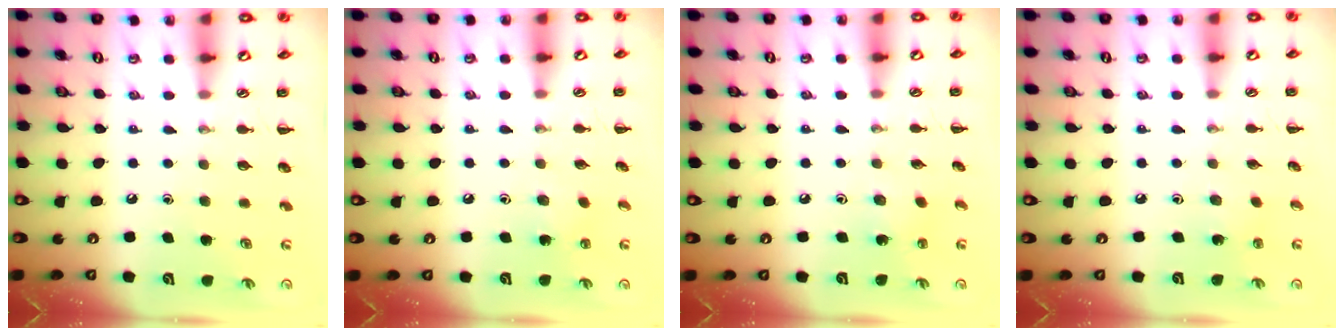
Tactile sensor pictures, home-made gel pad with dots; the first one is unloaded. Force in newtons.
{"total": 2.7, "press": 2.6, "slide": 0.9}
{"total": 1.9, "press": 1.8, "slide": 0.7}
{"total": 1.3, "press": 1.2, "slide": 0.6}